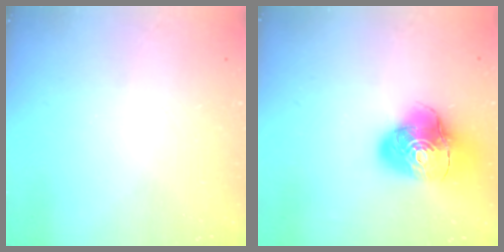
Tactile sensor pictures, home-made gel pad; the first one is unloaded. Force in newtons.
{"total": 15.7, "press": 15.5, "slide": 2.0}